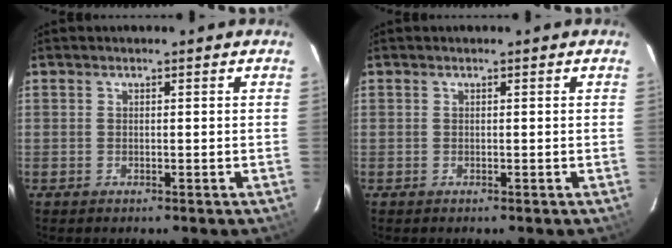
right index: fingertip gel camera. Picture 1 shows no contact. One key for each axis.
{"total": 0.0}